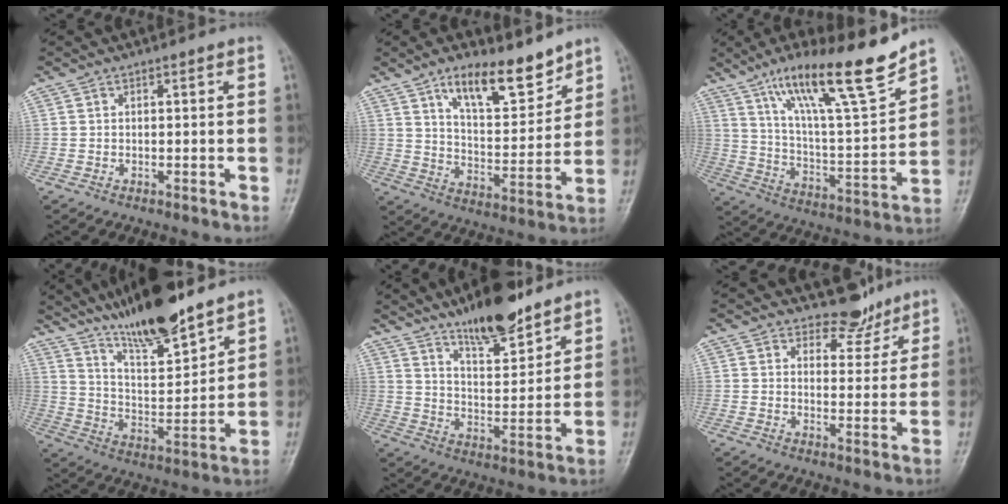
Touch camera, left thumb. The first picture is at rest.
{"total": 13.1, "force": [9.1, 4.9, 8.0], "torque": [-0.100, -0.068, 0.161]}
{"total": 20.0, "force": [14.0, 2.9, 14.0], "torque": [-0.206, -0.069, 0.240]}
{"total": 16.2, "force": [12.9, 3.2, 9.2], "torque": [-0.138, -0.072, 0.232]}
{"total": 13.0, "force": [10.0, 3.8, 7.5], "torque": [-0.098, -0.070, 0.170]}
{"total": 5.4, "force": [4.7, 2.7, 0.3], "torque": [0.022, -0.040, 0.069]}